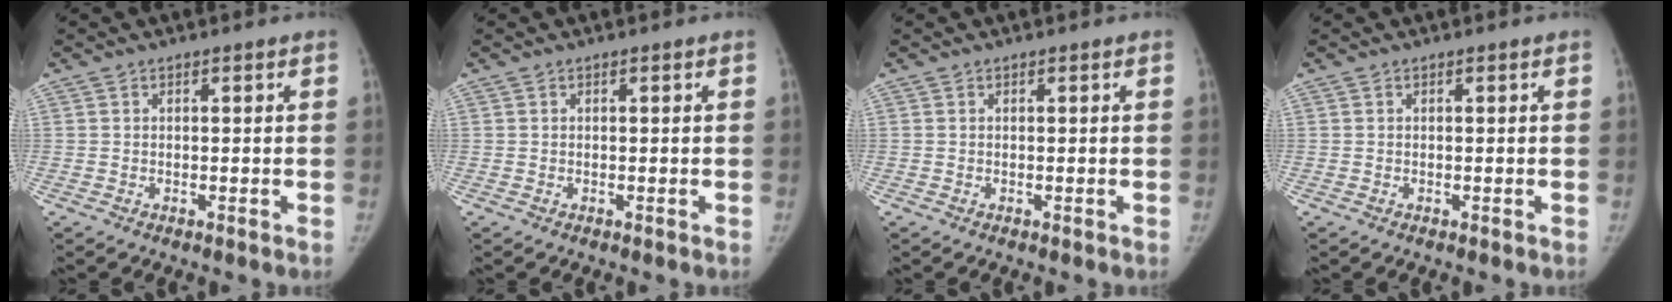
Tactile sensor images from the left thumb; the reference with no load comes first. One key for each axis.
{"total": 0.0}
{"total": 0.0}
{"total": 0.0}